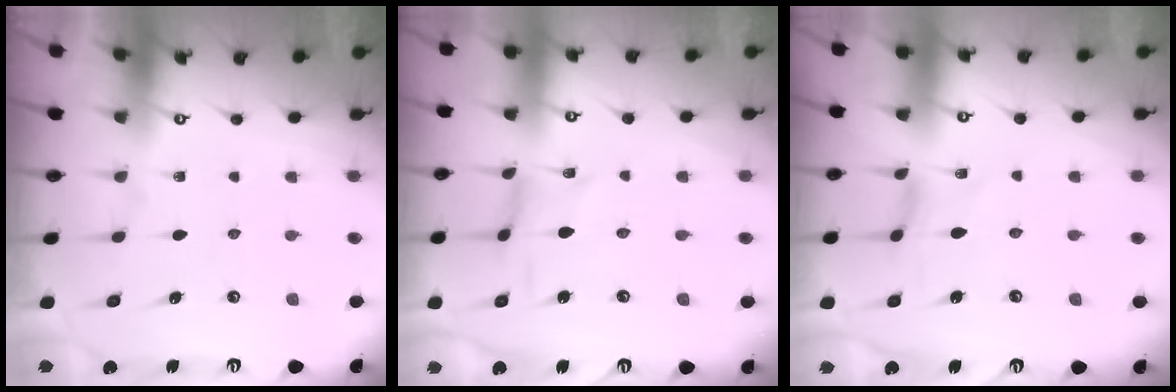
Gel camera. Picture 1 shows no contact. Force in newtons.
{"total": 0.0}
{"total": 0.0}